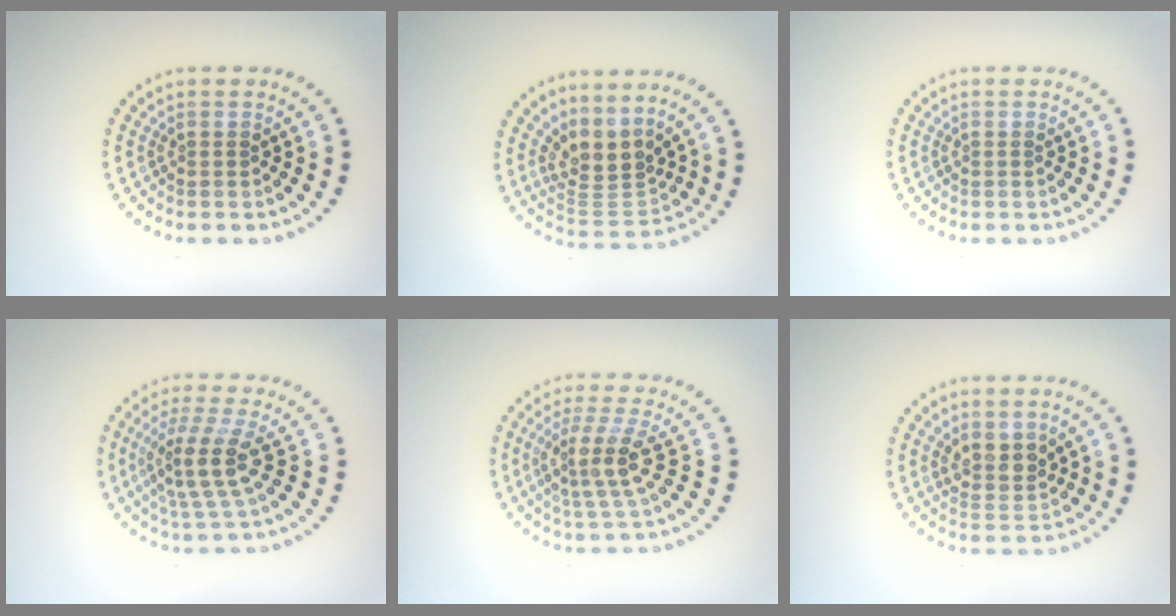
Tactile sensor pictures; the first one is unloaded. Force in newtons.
{"total": 3.7, "press": 2.6, "slide": 2.5}
{"total": 0.0}
{"total": 4.1, "press": 3.1, "slide": 2.6}
{"total": 3.7, "press": 2.7, "slide": 2.5}
{"total": 2.4, "press": 2.1, "slide": 1.1}